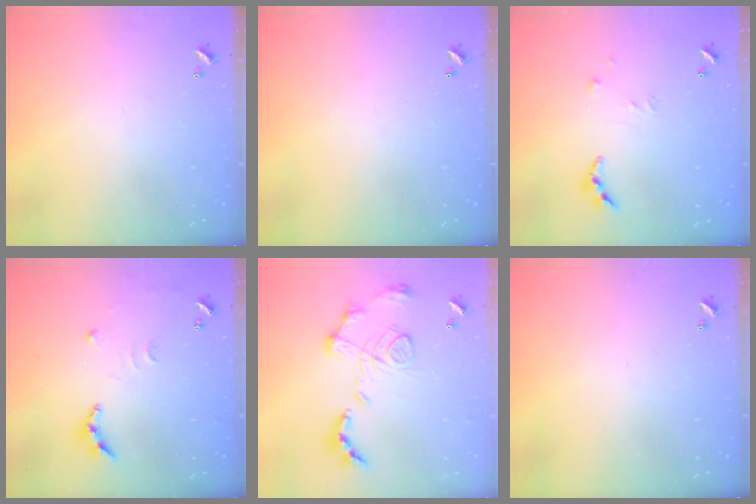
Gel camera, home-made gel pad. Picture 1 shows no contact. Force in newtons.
{"total": 0.0}
{"total": 5.7, "press": 5.7, "slide": 0.4}
{"total": 9.0, "press": 9.0, "slide": 0.5}
{"total": 1.7, "press": 1.1, "slide": 1.3}
{"total": 0.0}